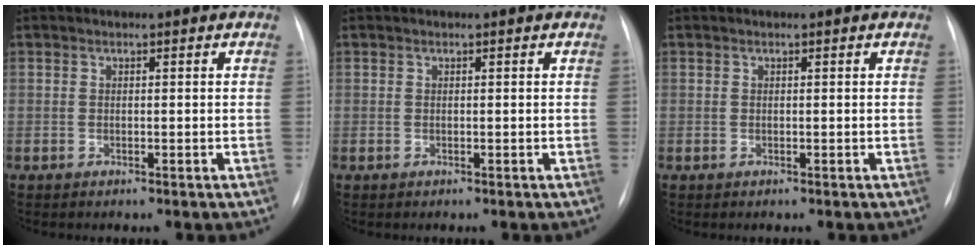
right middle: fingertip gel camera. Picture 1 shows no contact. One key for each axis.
{"total": 0.0}
{"total": 0.0}